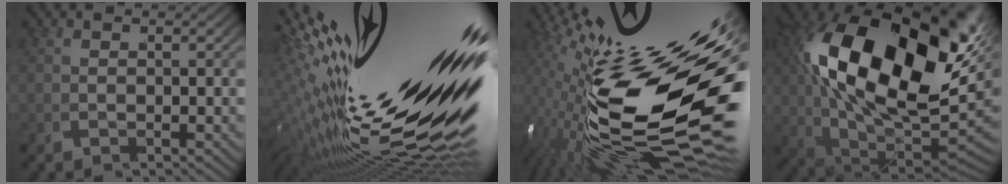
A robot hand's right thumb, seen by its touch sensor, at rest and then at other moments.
{"total": 19.0, "force": [-2.1, 9.9, 16.1], "torque": [-0.249, -0.030, -0.009]}
{"total": 21.3, "force": [-2.1, 10.7, 18.4], "torque": [-0.326, -0.060, 0.007]}
{"total": 26.7, "force": [1.9, 15.9, 21.4], "torque": [-0.423, -0.064, 0.064]}